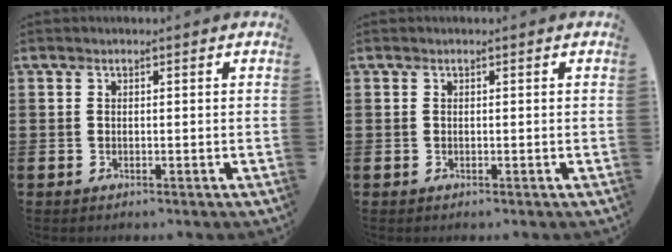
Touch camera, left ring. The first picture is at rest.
{"total": 0.0}